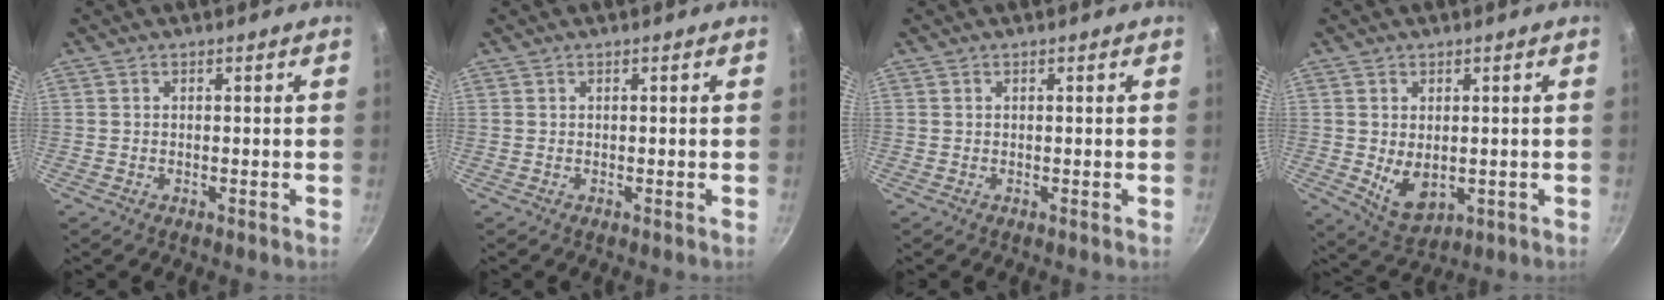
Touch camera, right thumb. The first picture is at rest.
{"total": 0.0}
{"total": 0.0}
{"total": 7.1, "force": [-0.3, 4.7, 5.4], "torque": [-0.085, -0.018, 0.012]}